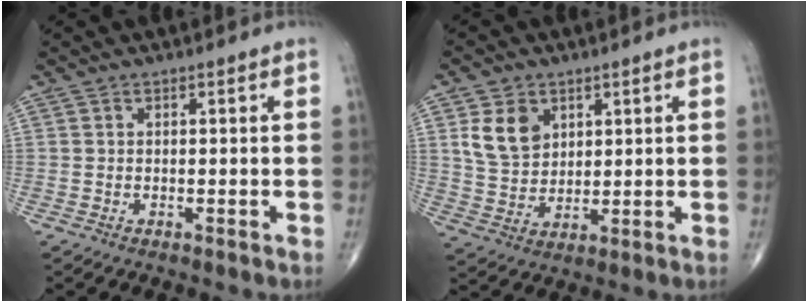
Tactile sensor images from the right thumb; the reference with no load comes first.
{"total": 8.6, "force": [3.4, 6.4, 4.6], "torque": [-0.064, -0.018, 0.074]}